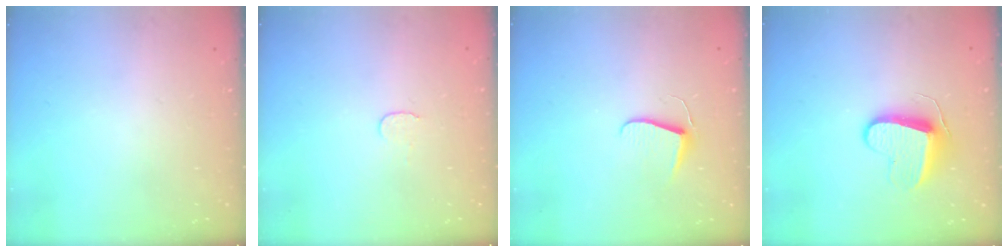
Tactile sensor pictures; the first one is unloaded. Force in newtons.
{"total": 3.7, "press": 3.7, "slide": 0.3}
{"total": 6.2, "press": 6.1, "slide": 0.6}
{"total": 9.0, "press": 9.0, "slide": 0.1}